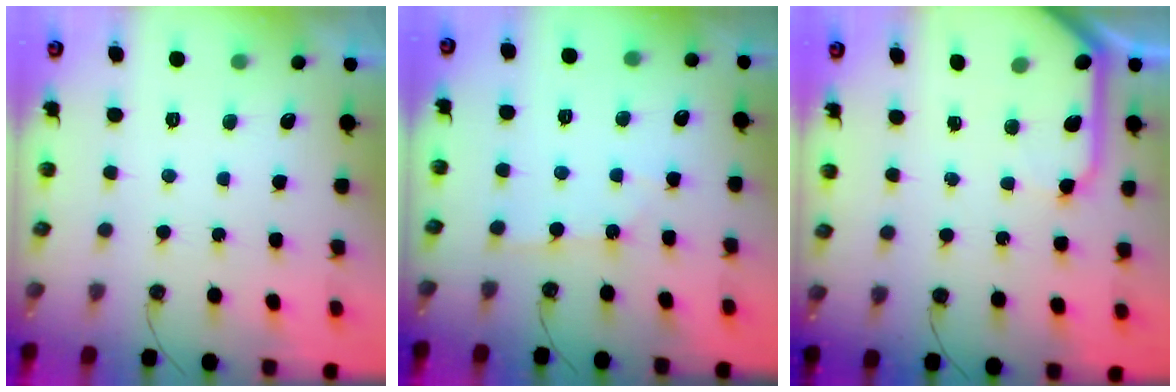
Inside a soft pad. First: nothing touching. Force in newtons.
{"total": 1.8, "press": 1.7, "slide": 0.3}
{"total": 10.3, "press": 10.3, "slide": 1.0}